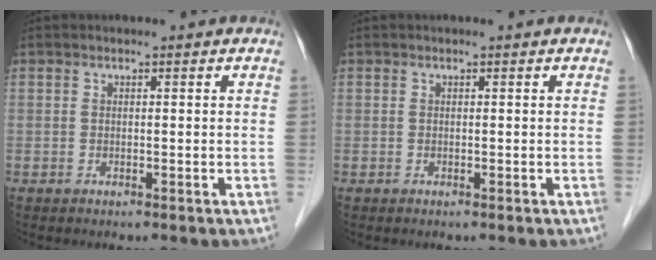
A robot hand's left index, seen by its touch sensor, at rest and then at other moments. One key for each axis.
{"total": 0.0}